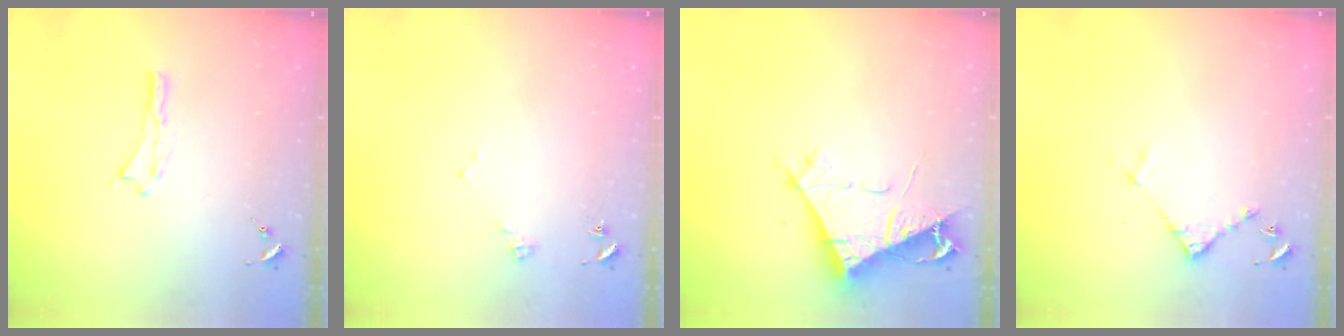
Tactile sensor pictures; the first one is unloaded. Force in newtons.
{"total": 2.9, "press": 2.9, "slide": 0.3}
{"total": 7.1, "press": 7.0, "slide": 0.8}
{"total": 4.3, "press": 4.3, "slide": 0.4}